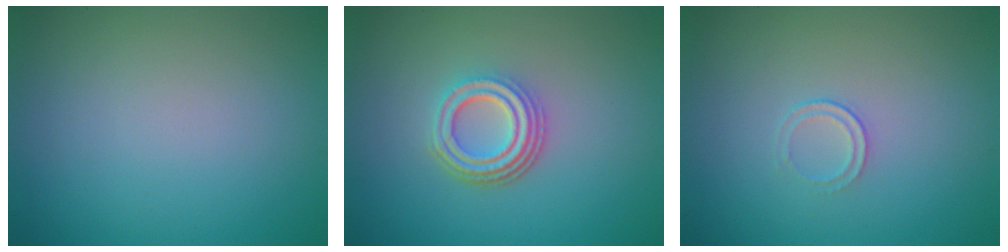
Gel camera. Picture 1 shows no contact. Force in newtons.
{"total": 4.3, "press": 3.2, "slide": 2.9}
{"total": 1.0, "press": 0.5, "slide": 0.9}